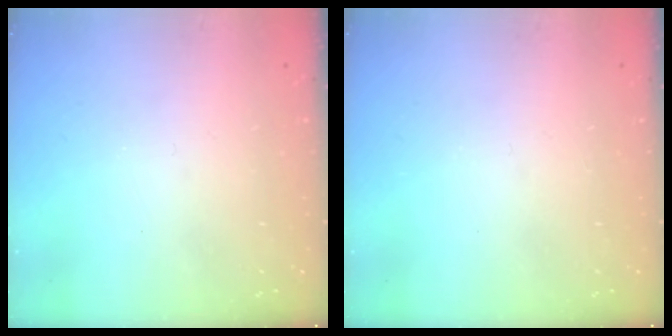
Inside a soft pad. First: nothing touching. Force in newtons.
{"total": 0.0}